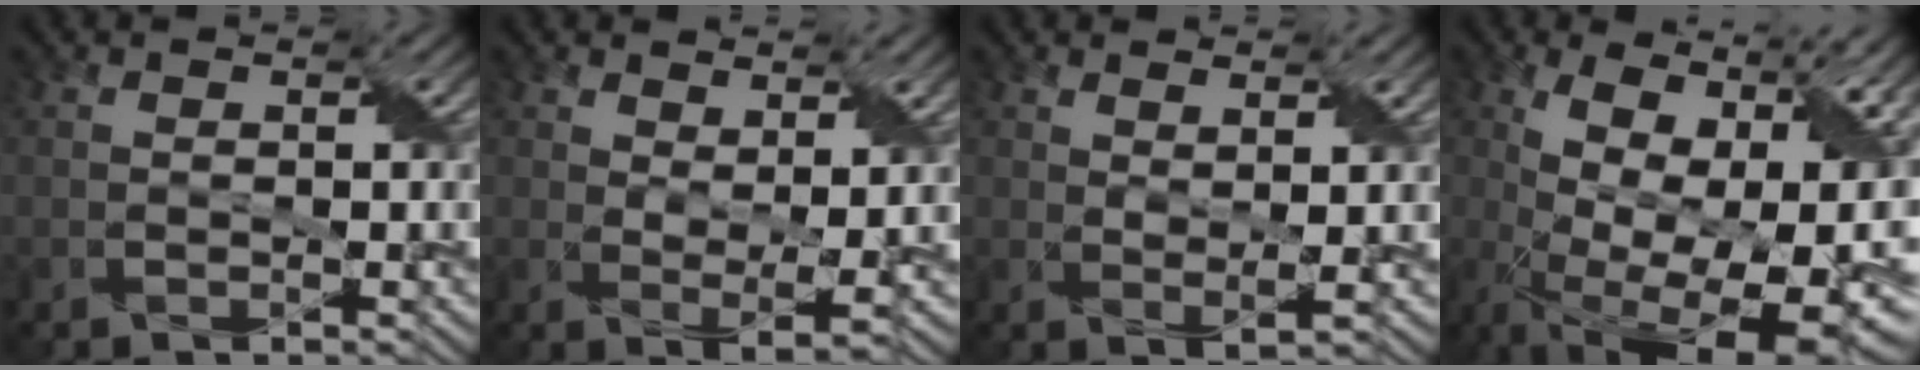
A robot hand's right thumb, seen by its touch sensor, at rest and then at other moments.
{"total": 3.7, "force": [2.3, 0.9, 2.8], "torque": [-0.063, -0.006, 0.046]}
{"total": 2.6, "force": [1.6, 0.3, 2.1], "torque": [-0.047, -0.004, 0.031]}
{"total": 20.4, "force": [-3.0, 10.1, 17.5], "torque": [-0.254, -0.002, -0.031]}